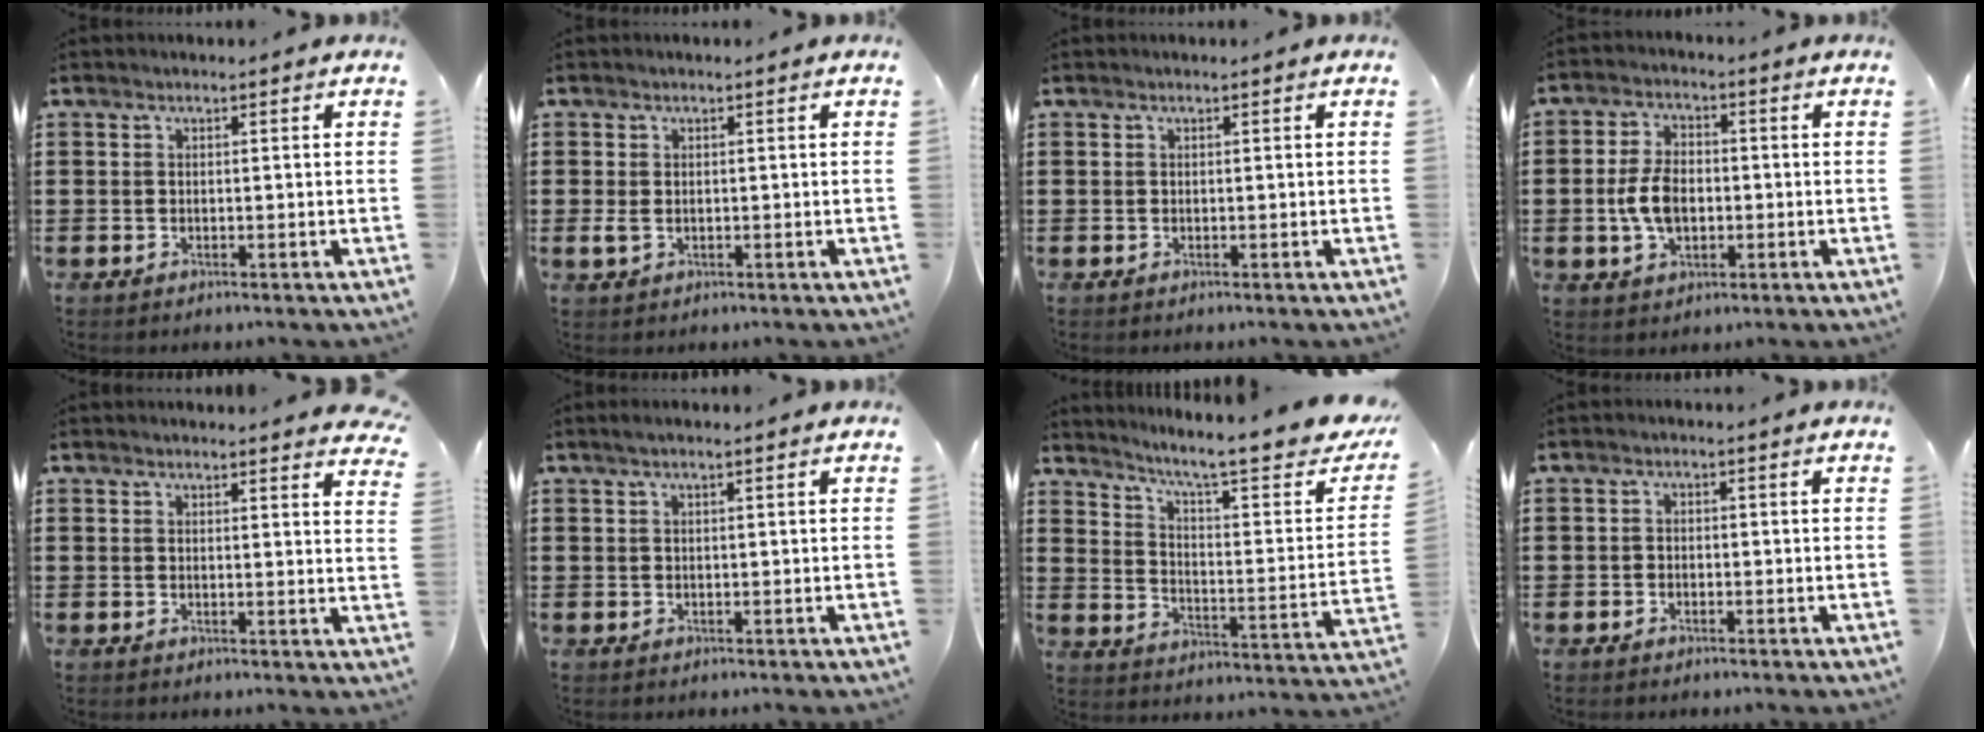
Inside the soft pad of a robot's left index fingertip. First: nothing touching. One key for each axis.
{"total": 1.2, "fx": -0.1, "fy": 0.8, "fz": 1.0, "tx": -0.029, "ty": -0.002, "tz": -0.004}
{"total": 0.0}
{"total": 6.5, "fx": -0.8, "fy": 3.9, "fz": 5.2, "tx": -0.122, "ty": 0.001, "tz": -0.022}
{"total": 2.3, "fx": 2.2, "fy": -0.1, "fz": 0.5, "tx": -0.007, "ty": -0.009, "tz": 0.041}
{"total": 0.8, "fx": 0.4, "fy": -0.1, "fz": 0.7, "tx": -0.012, "ty": -0.001, "tz": 0.008}
{"total": 8.5, "fx": 6.5, "fy": 0.4, "fz": 5.4, "tx": -0.115, "ty": -0.048, "tz": 0.099}
{"total": 1.1, "fx": -0.9, "fy": 0.6, "fz": 0.1, "tx": -0.004, "ty": 0.002, "tz": -0.020}